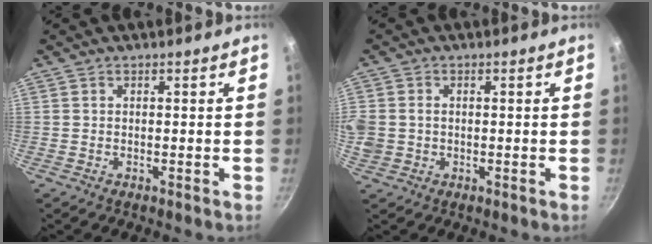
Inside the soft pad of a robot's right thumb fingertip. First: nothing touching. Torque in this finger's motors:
{"motor_torque": [0.10, 0.09, 1.44, 0.24, 0.20]}